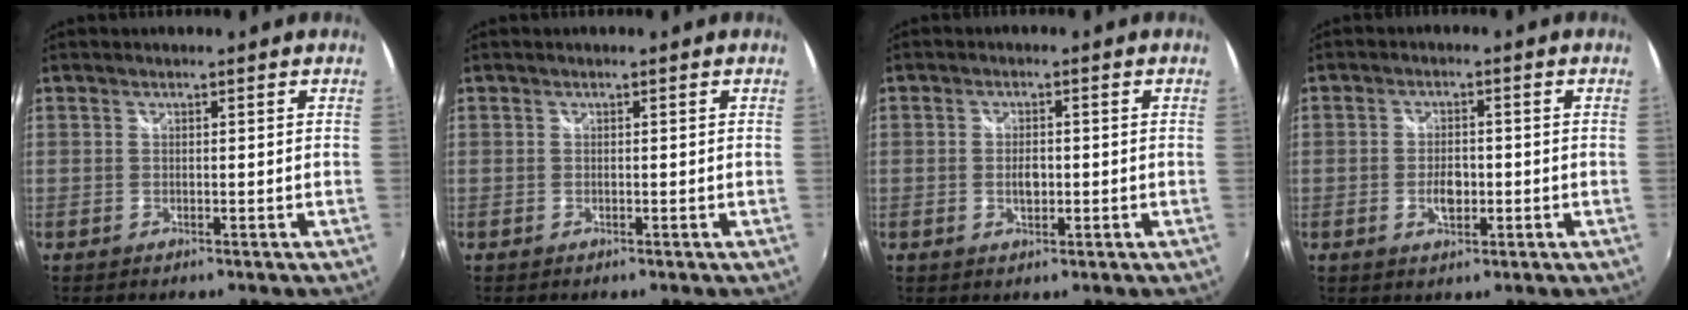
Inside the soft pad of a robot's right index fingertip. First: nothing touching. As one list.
[{"total": 0.0}, {"total": 3.0, "force": [-0.4, 1.8, 2.4], "torque": [-0.040, -0.002, -0.007]}, {"total": 4.1, "force": [-1.0, 2.4, 3.2], "torque": [-0.060, -0.002, -0.017]}]